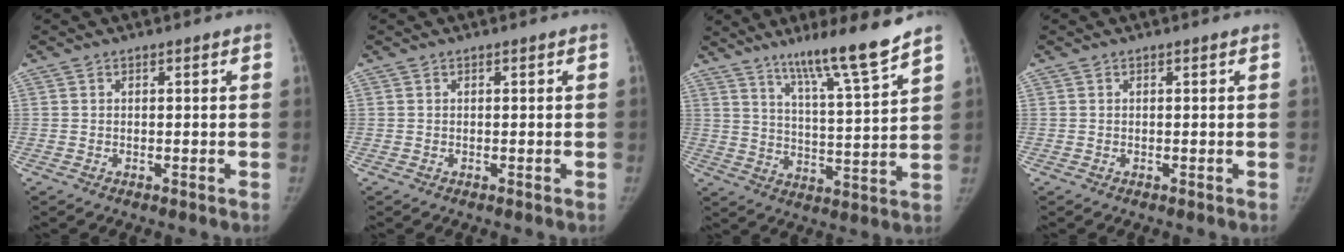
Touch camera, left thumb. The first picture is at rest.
{"total": 0.0}
{"total": 13.0, "force": [9.8, 0.1, 8.6], "torque": [-0.136, -0.065, 0.163]}
{"total": 0.0}